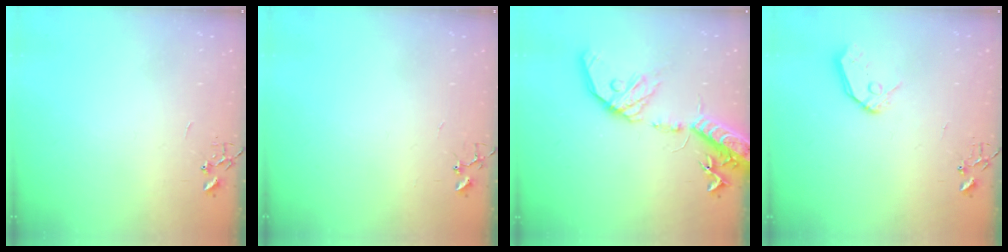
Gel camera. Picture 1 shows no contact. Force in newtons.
{"total": 3.8, "press": 3.7, "slide": 0.3}
{"total": 20.1, "press": 19.7, "slide": 3.7}
{"total": 9.2, "press": 9.1, "slide": 0.9}